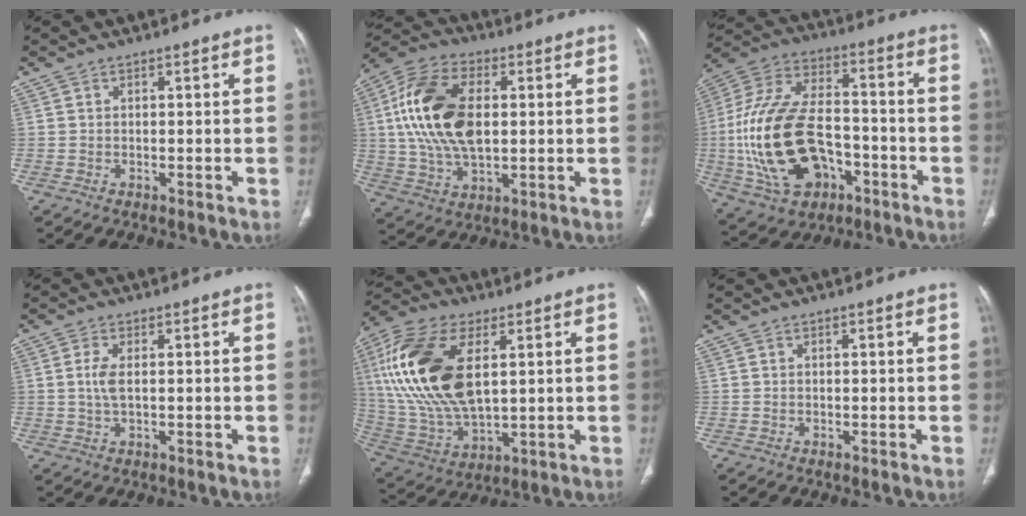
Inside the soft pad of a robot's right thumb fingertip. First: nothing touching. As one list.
[{"total": 18.8, "force": [2.3, 10.8, 15.3], "torque": [-0.299, 0.008, 0.043]}, {"total": 24.0, "force": [-5.9, 15.1, 17.6], "torque": [-0.357, 0.031, -0.089]}, {"total": 3.3, "force": [0.4, 1.3, 3.0], "torque": [-0.076, 0.000, 0.009]}, {"total": 23.1, "force": [5.4, 12.0, 19.0], "torque": [-0.398, -0.014, 0.103]}, {"total": 0.0}]